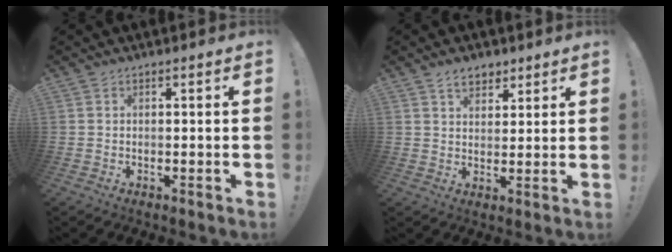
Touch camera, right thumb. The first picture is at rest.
{"total": 5.9, "force": [4.0, 3.6, 2.3], "torque": [-0.034, -0.015, 0.074]}